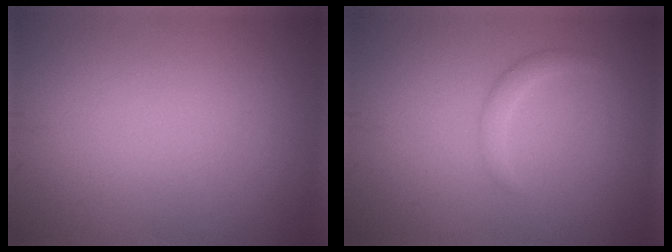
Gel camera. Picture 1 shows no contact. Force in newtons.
{"total": 1.3, "press": 1.3, "slide": 0.1}